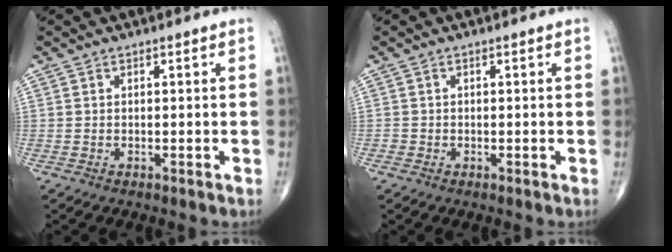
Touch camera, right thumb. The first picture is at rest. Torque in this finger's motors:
{"motor_torque": [0.23, 0.02, 0.11, 0.02, 0.01]}